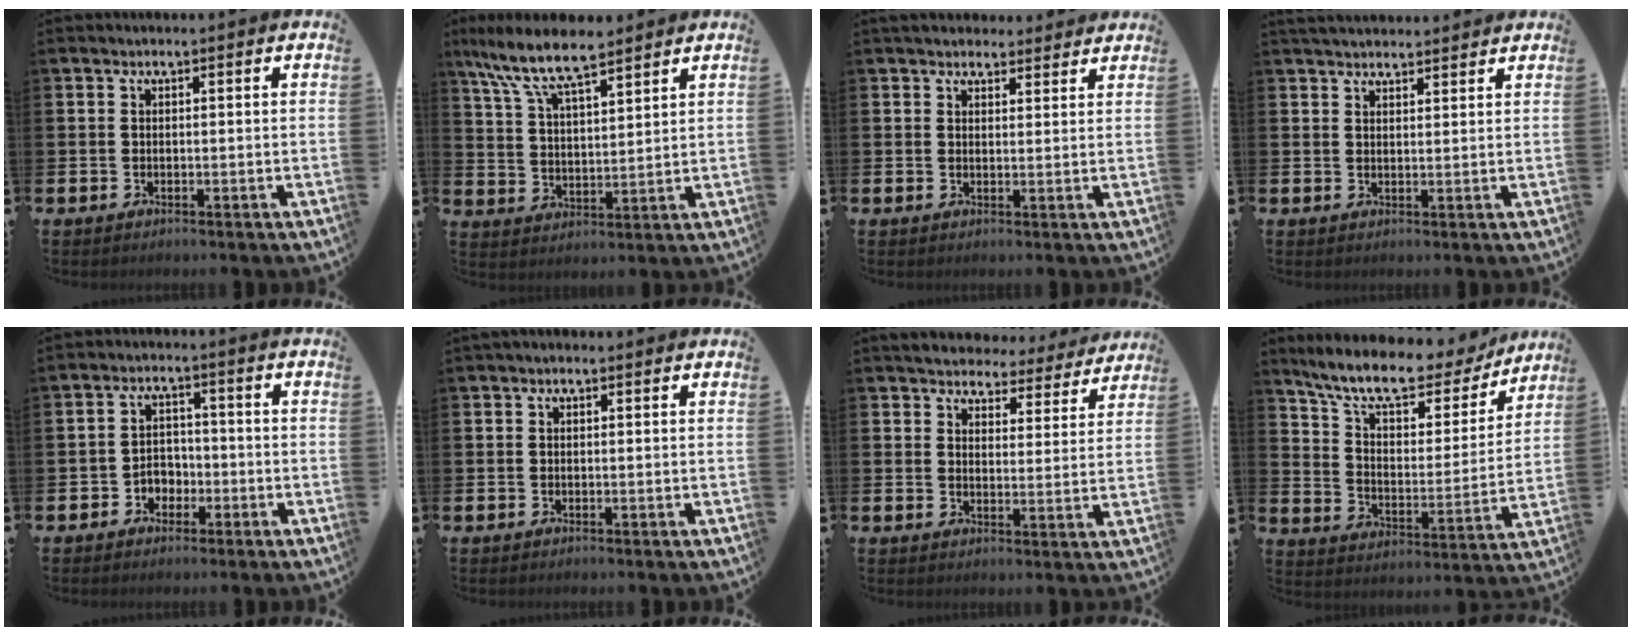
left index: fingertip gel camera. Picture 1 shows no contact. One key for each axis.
{"total": 8.8, "fx": 7.6, "fy": 2.0, "fz": 3.9, "tx": -0.107, "ty": -0.030, "tz": 0.138}
{"total": 3.4, "fx": 3.2, "fy": 1.1, "fz": 0.1, "tx": 0.003, "ty": -0.014, "tz": 0.058}
{"total": 3.0, "fx": 2.9, "fy": 0.4, "fz": 0.2, "tx": -0.006, "ty": -0.014, "tz": 0.054}
{"total": 3.5, "fx": -1.7, "fy": 2.8, "fz": 1.1, "tx": -0.024, "ty": 0.002, "tz": -0.041}
{"total": 0.0}
{"total": 4.6, "fx": 4.4, "fy": 1.4, "fz": 0.3, "tx": -0.016, "ty": -0.037, "tz": 0.073}
{"total": 10.9, "fx": 9.3, "fy": 3.1, "fz": 4.7, "tx": -0.123, "ty": -0.055, "tz": 0.160}